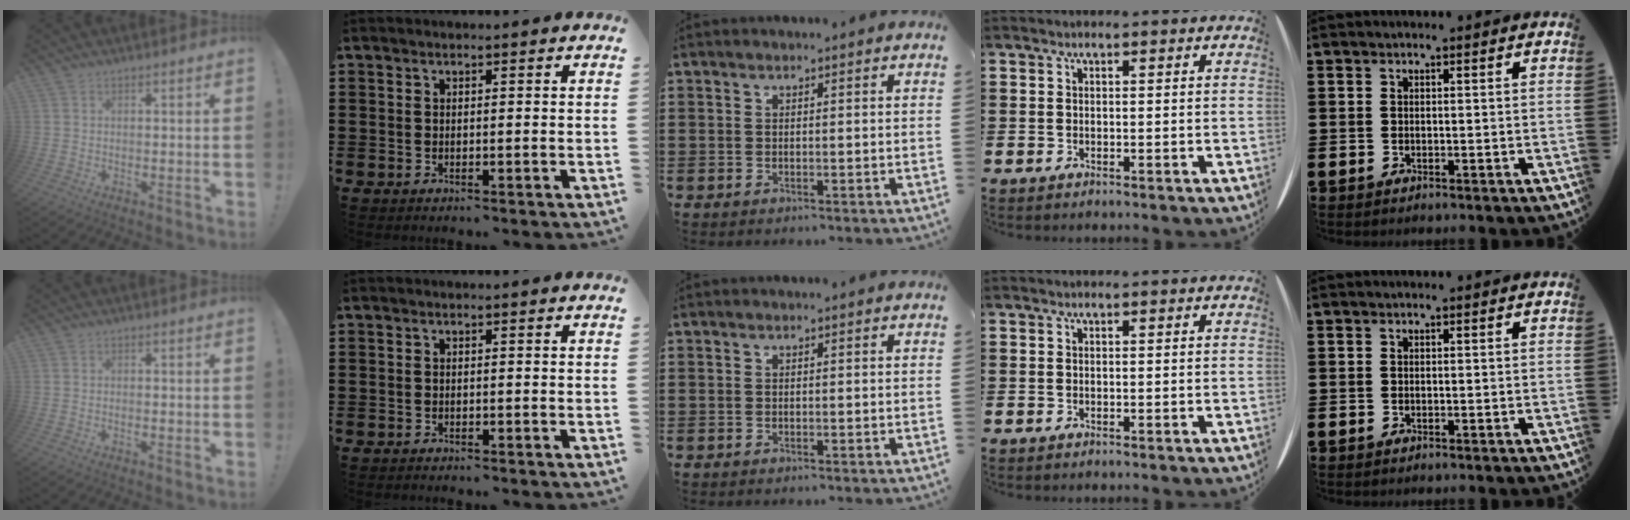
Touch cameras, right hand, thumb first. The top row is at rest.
{"thumb": {"total": 0.6, "force": [-0.4, -0.2, 0.3], "torque": [-0.005, 0.000, -0.008]}, "index": {"total": 0.6, "force": [-0.6, 0.0, 0.0], "torque": [-0.002, -0.002, -0.012]}}